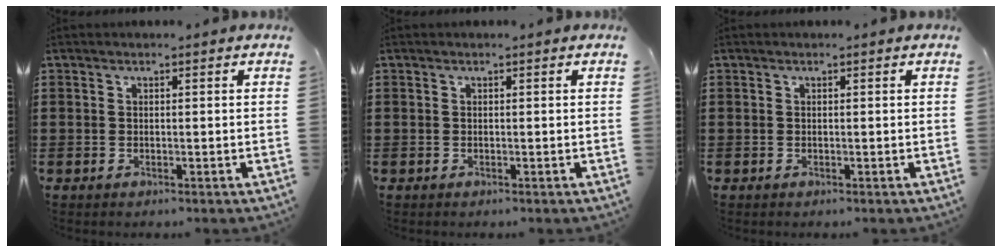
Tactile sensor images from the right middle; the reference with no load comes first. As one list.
[{"total": 0.0}, {"total": 0.0}]